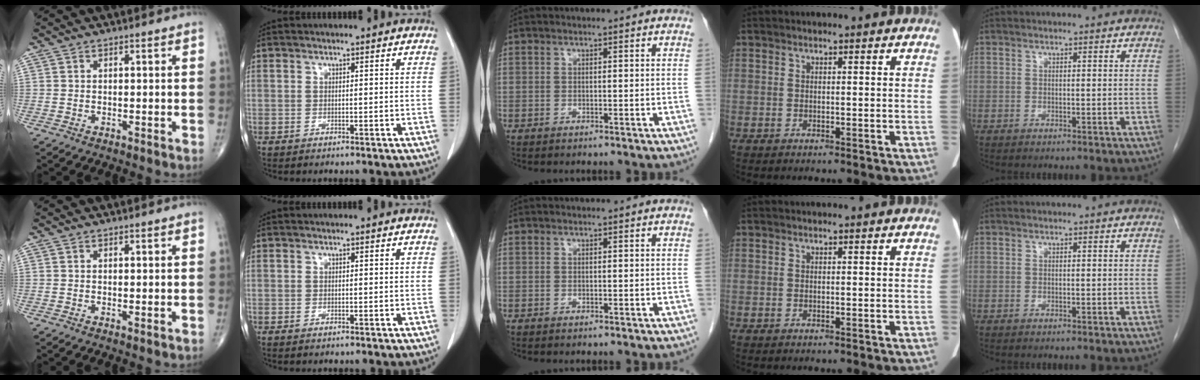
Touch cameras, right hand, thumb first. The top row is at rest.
{"thumb": {"total": 0.5, "force": [0.0, 0.1, 0.5], "torque": [-0.016, -0.005, 0.002]}, "index": {"total": 0.5, "force": [-0.4, 0.1, 0.3], "torque": [-0.011, -0.001, -0.006]}}